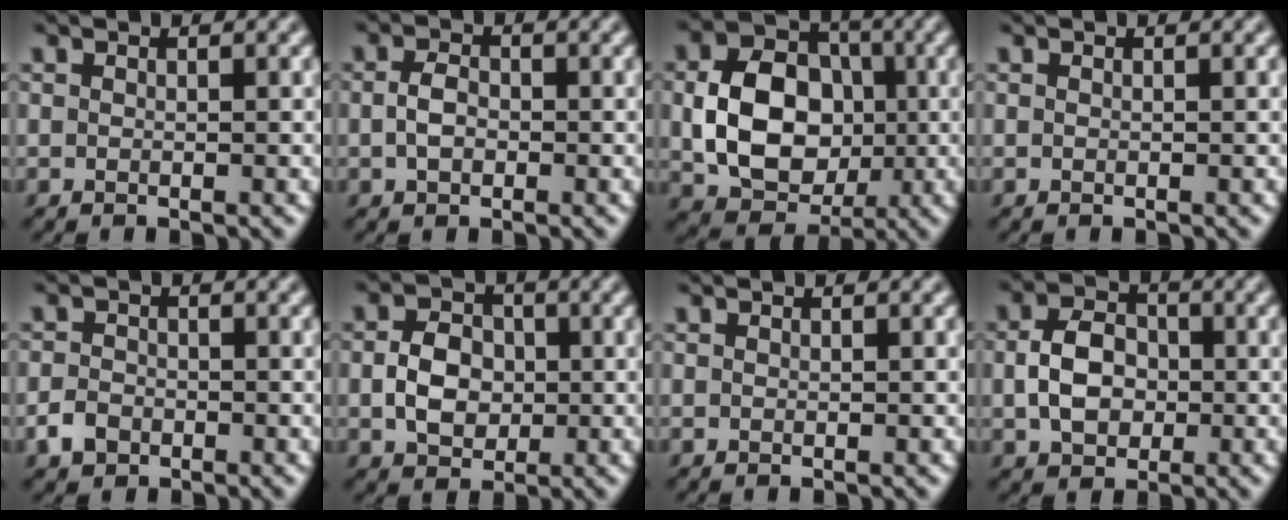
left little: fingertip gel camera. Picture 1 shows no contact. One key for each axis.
{"total": 2.2, "fx": -0.4, "fy": 1.5, "fz": 1.6, "tx": -0.037, "ty": 0.002, "tz": -0.011}
{"total": 8.8, "fx": -0.6, "fy": 6.7, "fz": 5.7, "tx": -0.102, "ty": 0.003, "tz": -0.011}
{"total": 0.0}
{"total": 2.0, "fx": -1.1, "fy": 1.4, "fz": 0.7, "tx": -0.011, "ty": 0.001, "tz": -0.028}
{"total": 4.0, "fx": -0.6, "fy": 3.1, "fz": 2.5, "tx": -0.048, "ty": 0.004, "tz": -0.015}
{"total": 0.0}
{"total": 4.7, "fx": -0.6, "fy": 3.6, "fz": 3.1, "tx": -0.063, "ty": 0.003, "tz": -0.013}